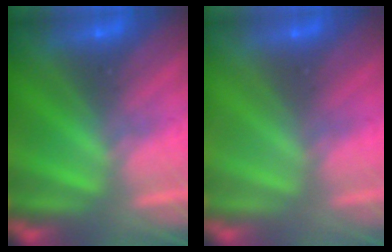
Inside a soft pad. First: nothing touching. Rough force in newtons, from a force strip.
{"total": 2.9}